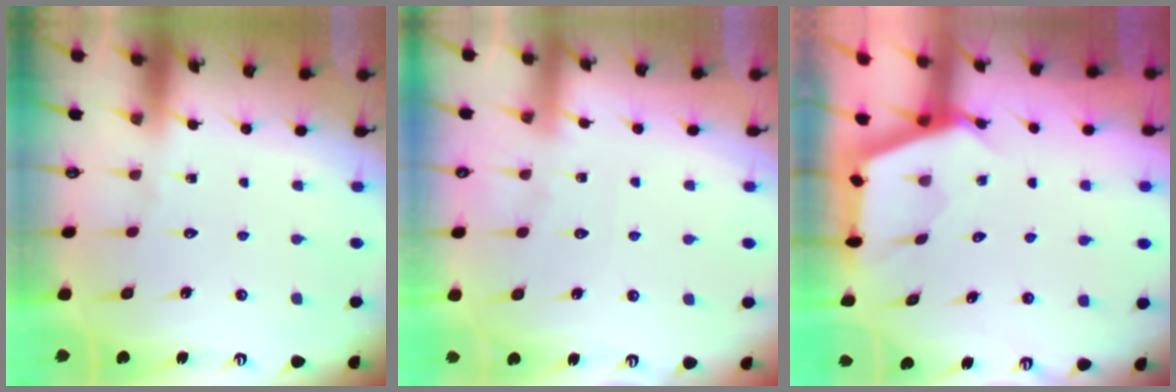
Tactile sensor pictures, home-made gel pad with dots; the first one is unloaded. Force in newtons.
{"total": 4.4, "press": 4.4, "slide": 0.6}
{"total": 2.6, "press": 2.6, "slide": 0.4}